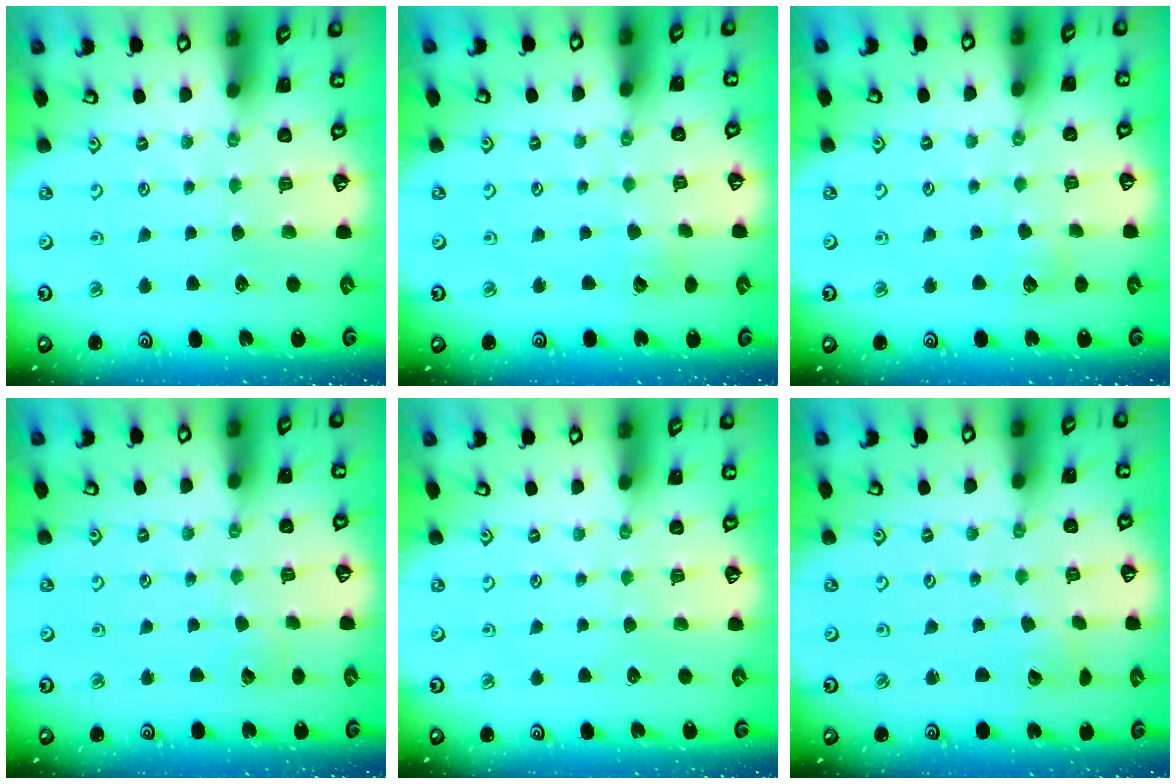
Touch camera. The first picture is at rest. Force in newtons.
{"total": 4.2, "press": 4.1, "slide": 0.5}
{"total": 5.9, "press": 5.9, "slide": 0.7}
{"total": 1.7, "press": 1.7, "slide": 0.1}
{"total": 0.0}
{"total": 2.3, "press": 2.3, "slide": 0.0}